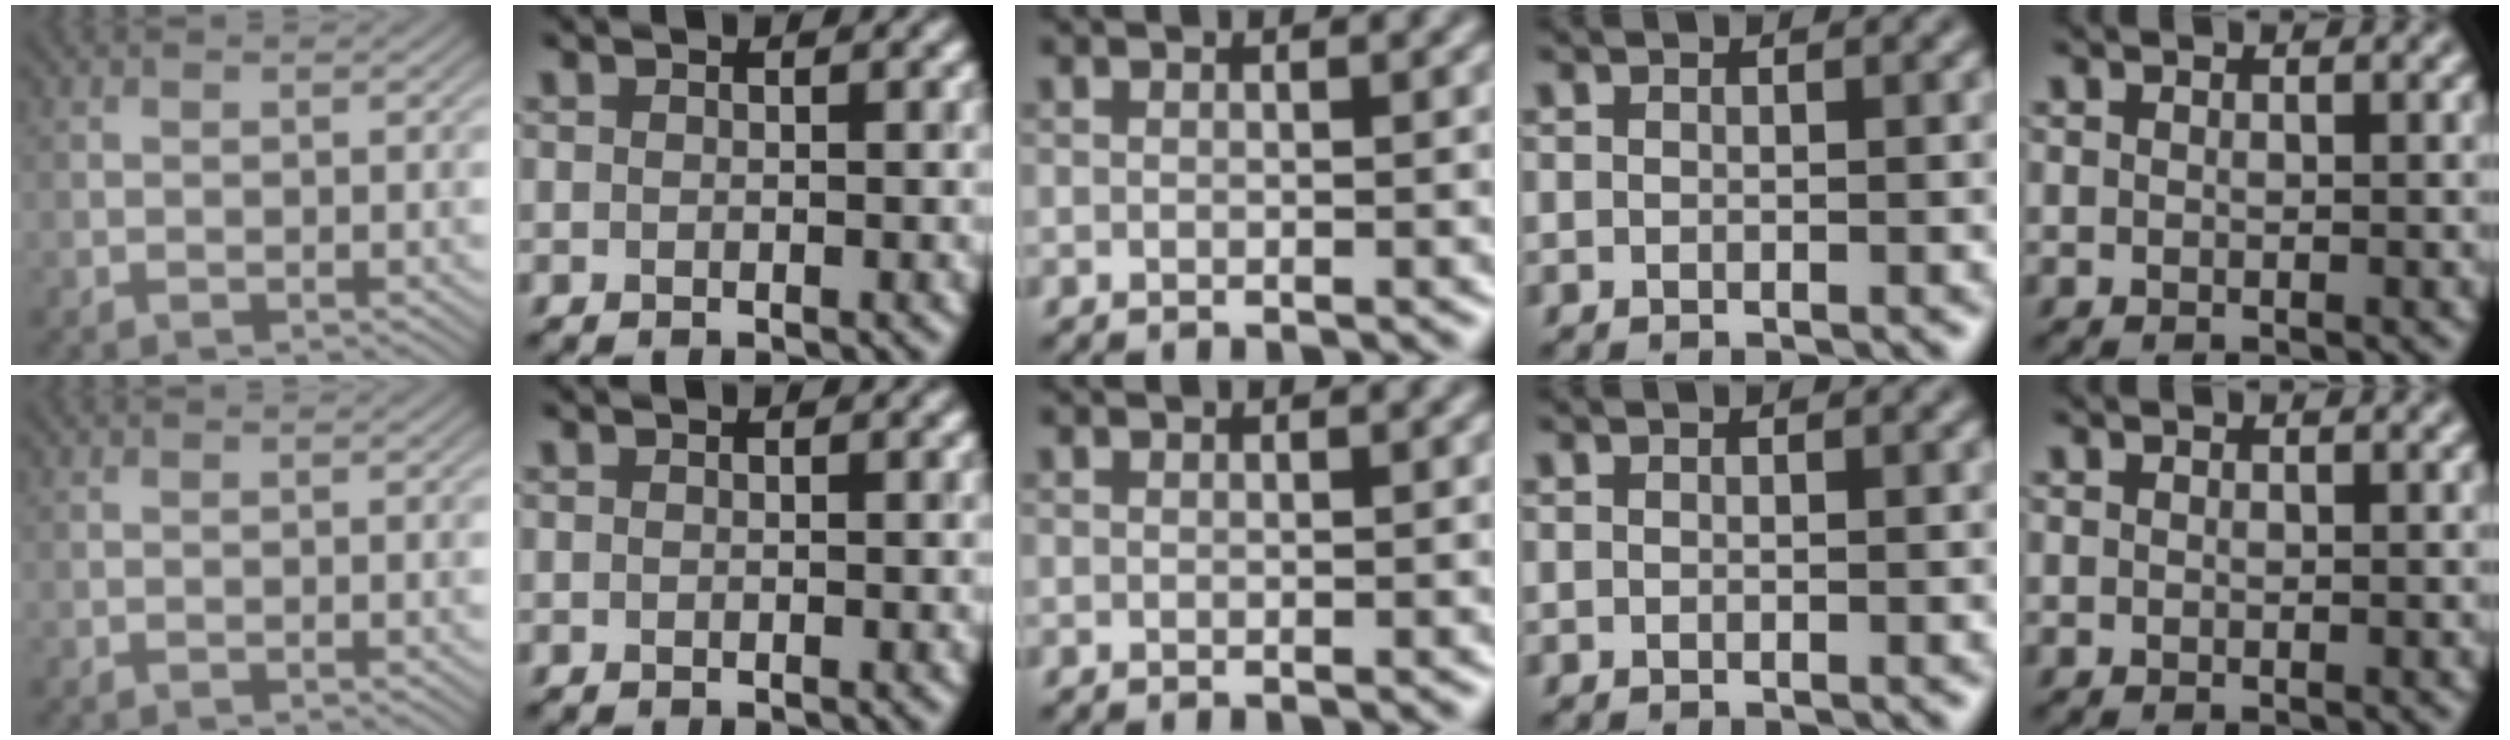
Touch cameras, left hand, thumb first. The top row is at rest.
{}